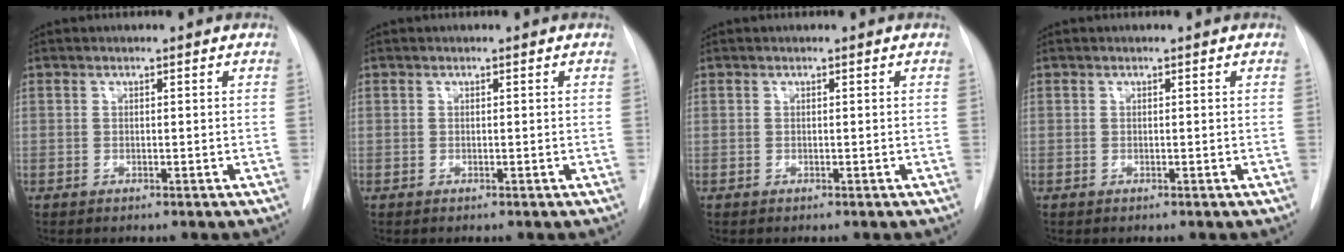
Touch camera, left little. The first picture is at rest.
{"total": 0.0}
{"total": 0.0}
{"total": 0.0}